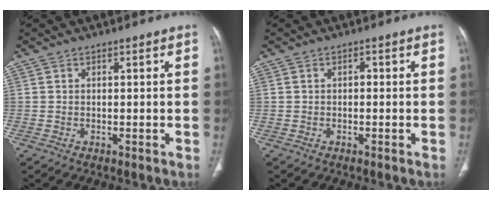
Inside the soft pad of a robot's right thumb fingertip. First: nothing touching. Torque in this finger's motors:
{"motor_torque": [0.19, 0.10, 0.54, -0.04, -0.01]}